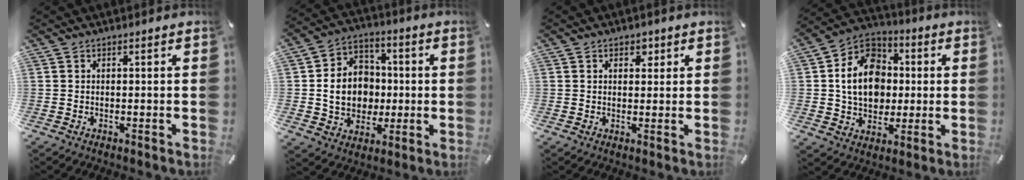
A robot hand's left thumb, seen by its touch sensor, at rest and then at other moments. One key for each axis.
{"total": 12.2, "fx": -0.7, "fy": 10.4, "fz": 6.2, "tx": -0.128, "ty": 0.018, "tz": -0.008}
{"total": 2.6, "fx": 1.3, "fy": 1.8, "fz": 1.4, "tx": -0.006, "ty": -0.004, "tz": 0.015}
{"total": 13.7, "fx": -0.1, "fy": 11.6, "fz": 7.3, "tx": -0.146, "ty": 0.013, "tz": -0.003}